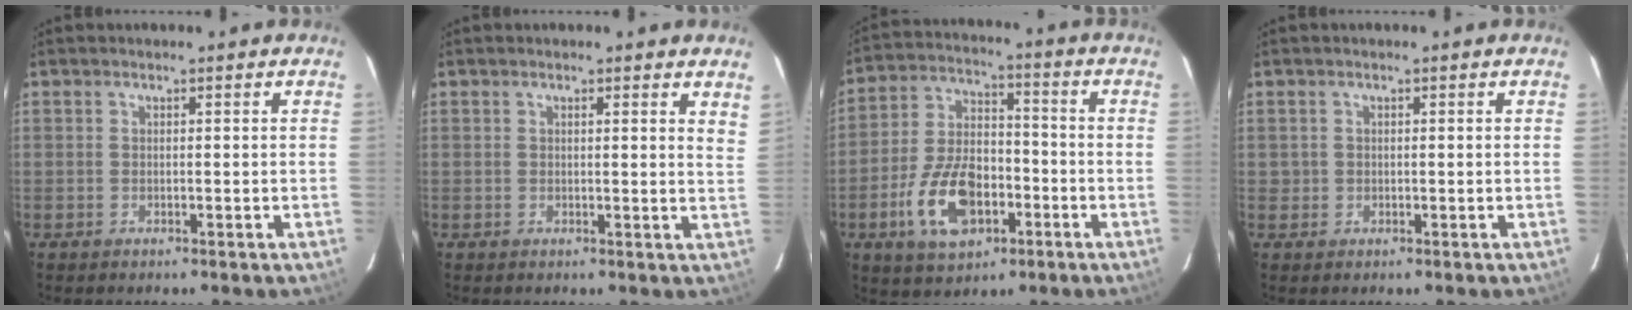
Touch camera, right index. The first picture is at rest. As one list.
[{"total": 4.2, "force": [3.7, 0.6, 1.9], "torque": [-0.022, -0.012, 0.021]}, {"total": 12.7, "force": [-5.1, 6.7, 9.5], "torque": [-0.196, 0.011, -0.087]}, {"total": 0.9, "force": [-0.1, 0.9, 0.1], "torque": [-0.001, 0.003, 0.000]}]